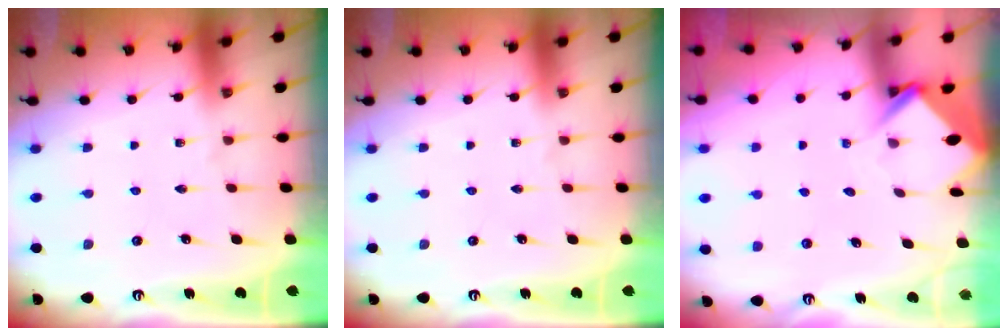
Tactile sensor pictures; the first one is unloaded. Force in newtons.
{"total": 0.0}
{"total": 3.8, "press": 3.8, "slide": 0.3}